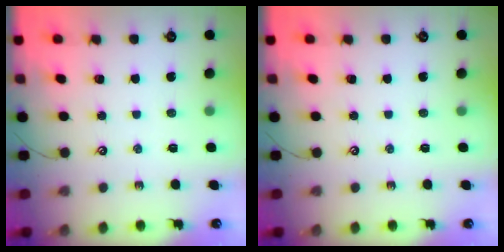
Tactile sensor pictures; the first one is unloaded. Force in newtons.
{"total": 0.0}